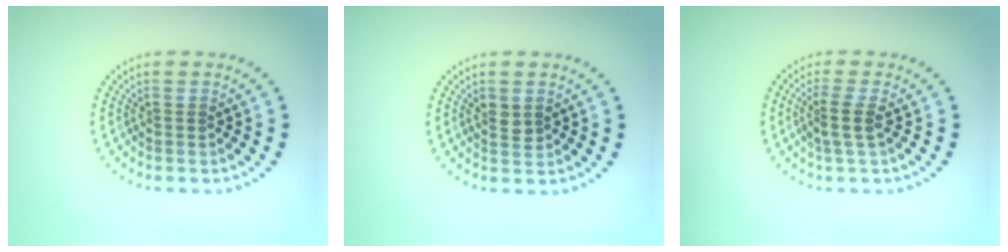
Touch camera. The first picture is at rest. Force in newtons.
{"total": 1.5, "press": 1.5, "slide": 0.3}
{"total": 2.0, "press": 1.5, "slide": 1.3}